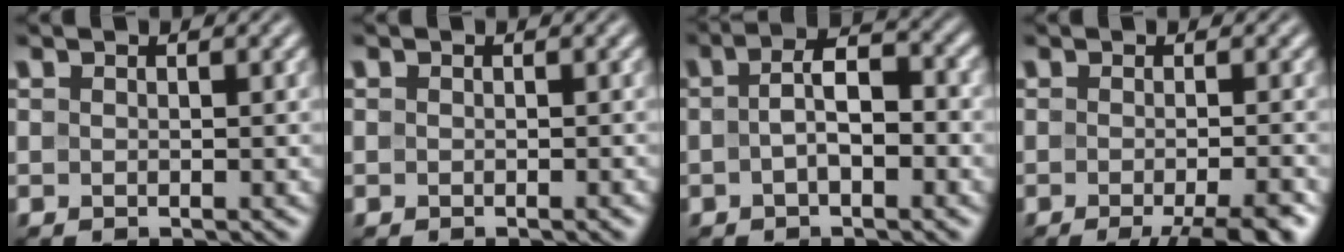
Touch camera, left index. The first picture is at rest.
{"total": 0.5, "force": [-0.2, 0.5, 0.1], "torque": [0.003, -0.005, -0.002]}
{"total": 4.1, "force": [-0.6, 1.7, 3.6], "torque": [-0.063, 0.008, -0.014]}
{"total": 5.3, "force": [-2.9, 1.1, 4.3], "torque": [-0.042, -0.004, -0.040]}